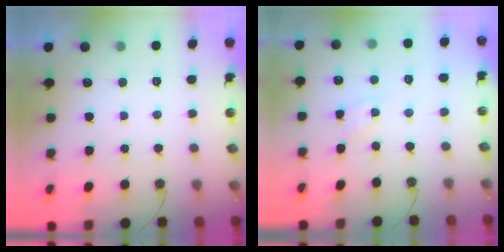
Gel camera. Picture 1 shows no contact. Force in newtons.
{"total": 3.9, "press": 3.9, "slide": 0.5}